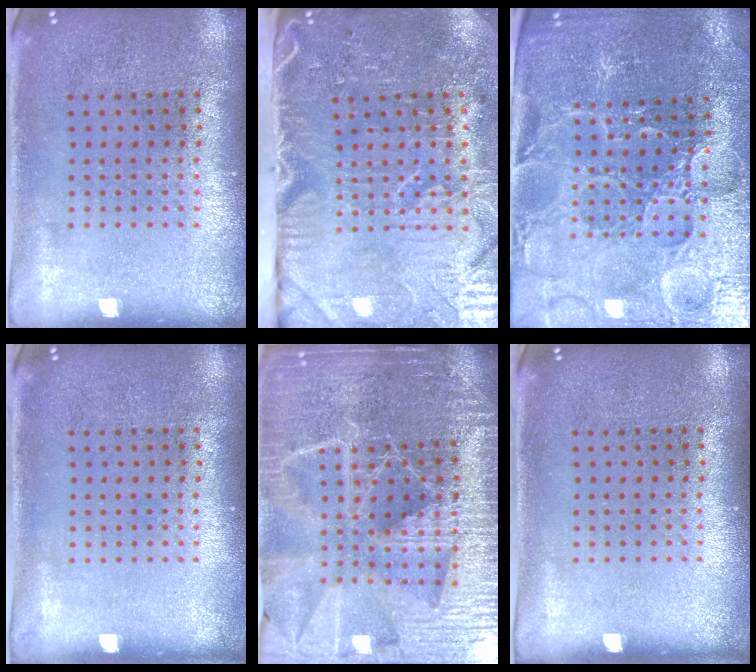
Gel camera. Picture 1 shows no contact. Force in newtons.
{"total": 5.3, "press": 4.4, "slide": 2.9}
{"total": 3.8, "press": 3.7, "slide": 0.6}
{"total": 0.0}
{"total": 5.8, "press": 5.1, "slide": 2.7}
{"total": 0.0}